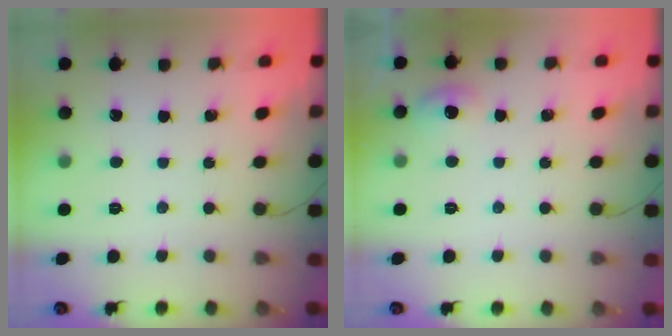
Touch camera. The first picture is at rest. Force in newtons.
{"total": 5.9, "press": 5.7, "slide": 1.6}